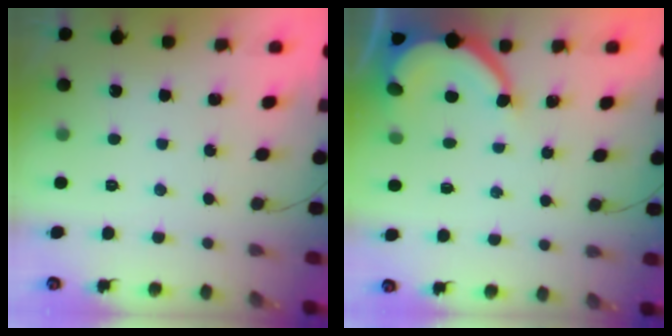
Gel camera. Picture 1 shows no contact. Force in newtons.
{"total": 7.3, "press": 7.3, "slide": 0.8}